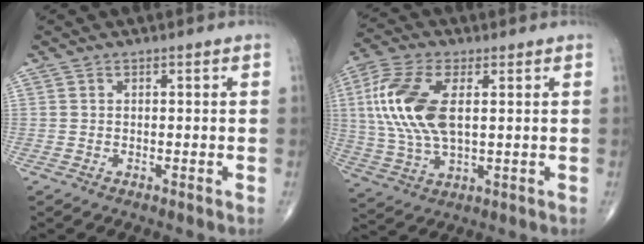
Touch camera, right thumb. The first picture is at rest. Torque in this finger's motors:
{"motor_torque": [0.11, 0.70, 1.27, 0.32, 0.19]}